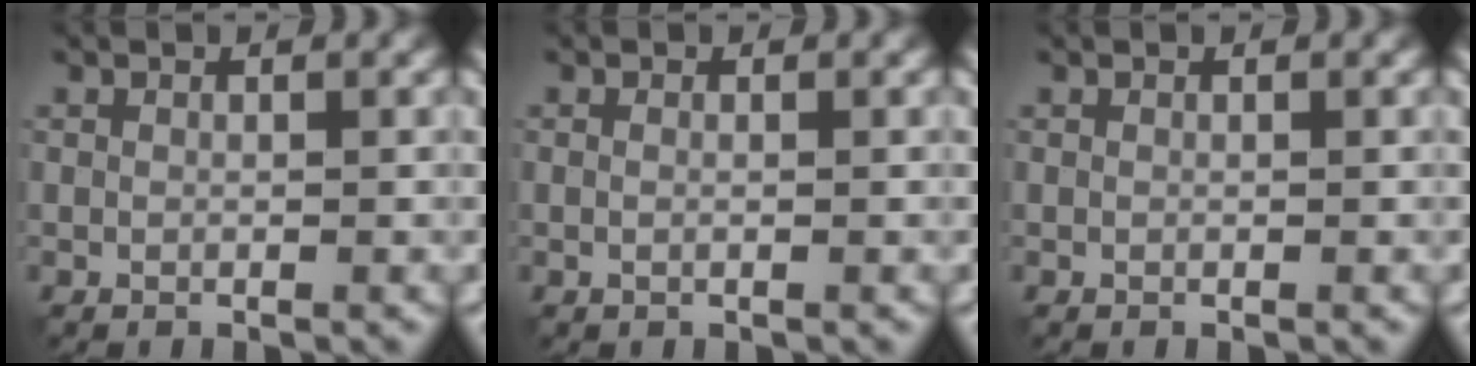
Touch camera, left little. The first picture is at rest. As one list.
[{"total": 0.6, "force": [0.1, 0.3, 0.5], "torque": [-0.006, -0.010, 0.001]}, {"total": 0.0}]